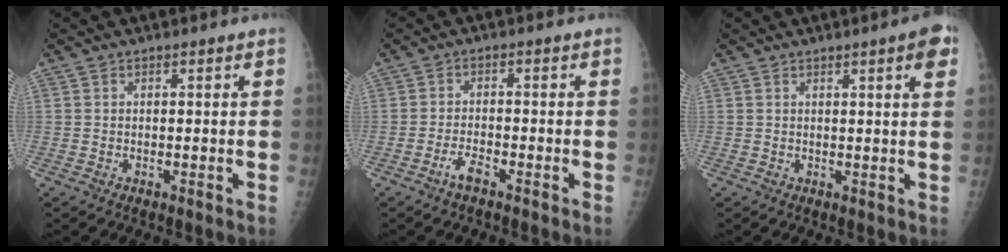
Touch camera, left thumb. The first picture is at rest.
{"total": 2.8, "force": [-2.1, 0.8, 1.7], "torque": [-0.039, 0.012, -0.040]}
{"total": 4.2, "force": [2.0, 0.3, 3.7], "torque": [-0.044, -0.005, 0.024]}